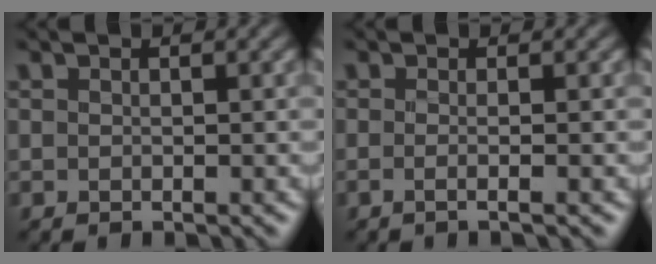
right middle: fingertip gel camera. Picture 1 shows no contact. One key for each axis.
{"total": 1.5, "fx": -0.3, "fy": 0.6, "fz": 1.3, "tx": -0.007, "ty": -0.006, "tz": -0.017}